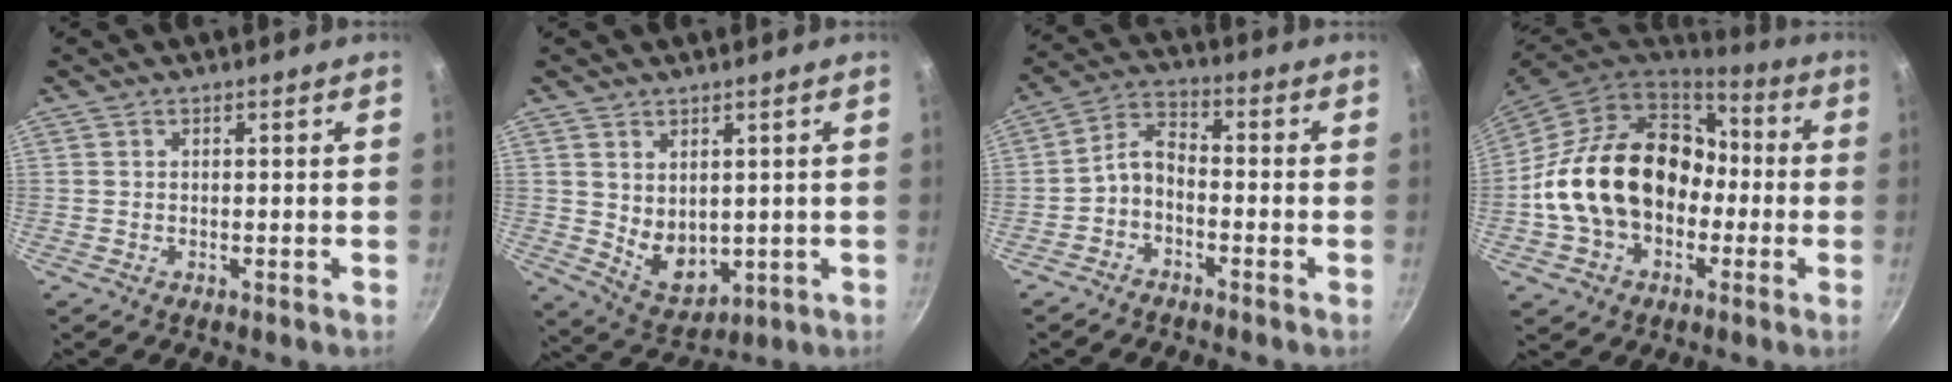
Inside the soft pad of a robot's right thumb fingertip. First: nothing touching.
{"total": 7.5, "force": [1.6, 5.2, 5.1], "torque": [-0.062, -0.027, 0.050]}
{"total": 5.4, "force": [-2.5, 3.1, 3.6], "torque": [-0.069, 0.046, -0.056]}
{"total": 21.7, "force": [-1.7, 16.2, 14.3], "torque": [-0.227, 0.059, -0.025]}